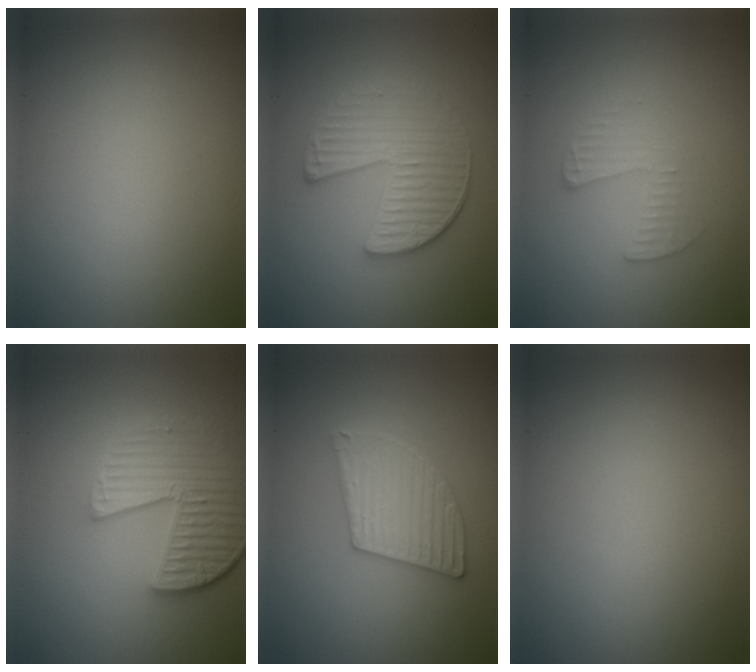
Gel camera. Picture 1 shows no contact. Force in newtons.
{"total": 4.0, "press": 3.5, "slide": 2.0}
{"total": 2.1, "press": 2.0, "slide": 0.1}
{"total": 5.3, "press": 4.0, "slide": 3.5}
{"total": 3.6, "press": 3.6, "slide": 0.3}
{"total": 0.0}